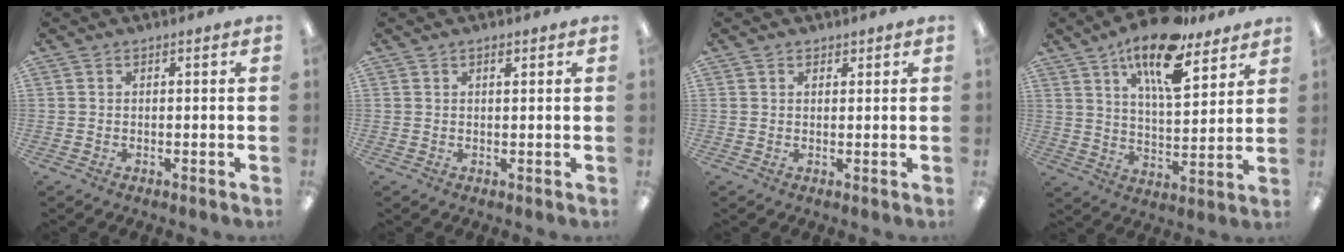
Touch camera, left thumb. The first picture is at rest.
{"total": 1.1, "force": [0.7, 0.4, 0.7], "torque": [-0.008, -0.002, 0.011]}
{"total": 1.4, "force": [1.0, 0.9, 0.4], "torque": [0.000, -0.001, 0.018]}
{"total": 16.7, "force": [11.8, 5.7, 10.4], "torque": [-0.176, -0.060, 0.197]}